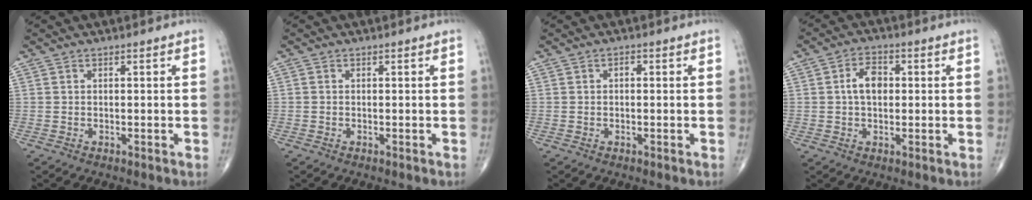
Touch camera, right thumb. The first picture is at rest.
{"total": 0.0}
{"total": 1.0, "force": [0.0, 0.6, 0.8], "torque": [-0.008, 0.004, -0.002]}
{"total": 5.4, "force": [0.6, 3.4, 4.1], "torque": [-0.065, 0.011, 0.005]}